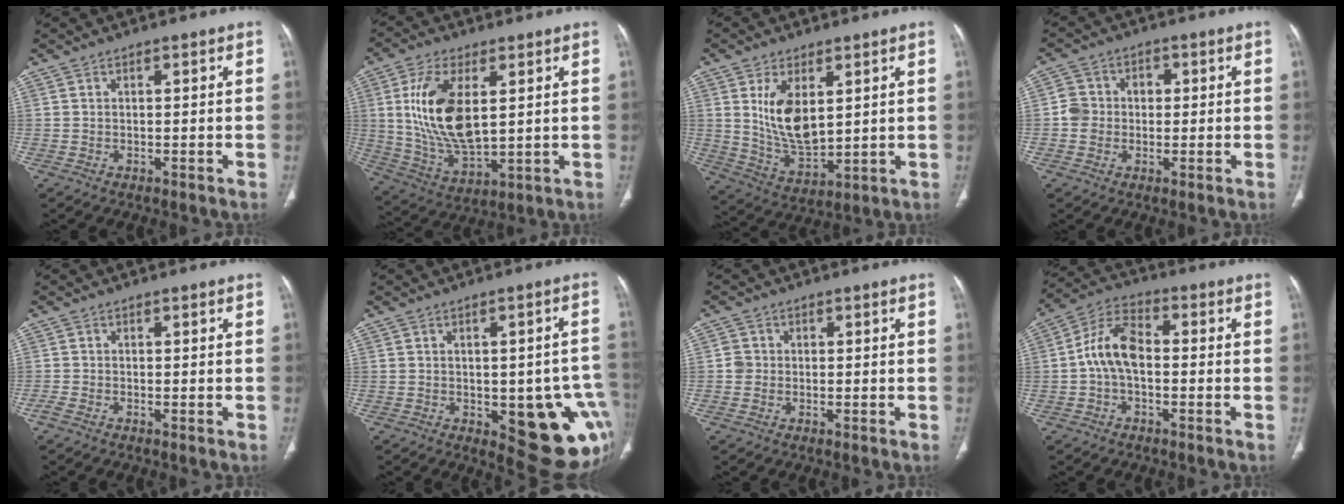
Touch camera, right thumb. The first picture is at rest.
{"total": 16.1, "force": [3.5, 7.8, 13.6], "torque": [-0.265, -0.020, 0.078]}
{"total": 11.2, "force": [3.2, 5.9, 8.9], "torque": [-0.153, -0.026, 0.077]}
{"total": 5.3, "force": [-0.2, 5.0, 1.9], "torque": [-0.011, 0.017, -0.010]}
{"total": 1.5, "force": [-0.9, 0.5, 1.0], "torque": [-0.029, -0.004, -0.022]}
{"total": 17.0, "force": [-4.3, 7.3, 14.8], "torque": [-0.124, 0.011, -0.026]}
{"total": 2.1, "force": [-0.2, 2.1, 0.5], "torque": [0.005, 0.007, -0.005]}
{"total": 9.0, "force": [-0.8, 5.2, 7.4], "torque": [-0.138, 0.031, -0.026]}